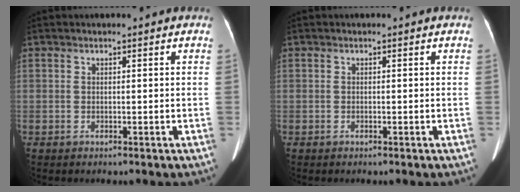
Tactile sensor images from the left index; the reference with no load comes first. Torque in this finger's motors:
{"motor_torque": [-0.38, -0.11, -0.01, -0.01]}